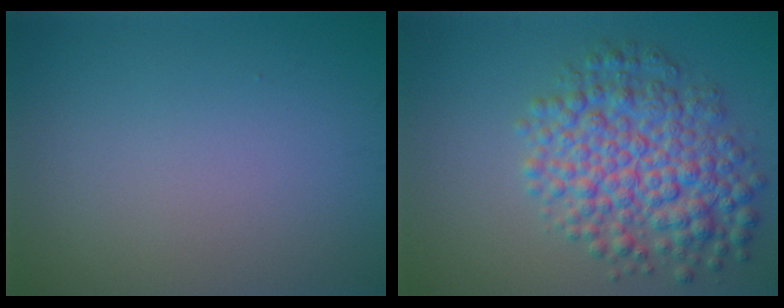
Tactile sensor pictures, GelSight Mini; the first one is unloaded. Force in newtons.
{"total": 7.5, "press": 7.5, "slide": 0.1}